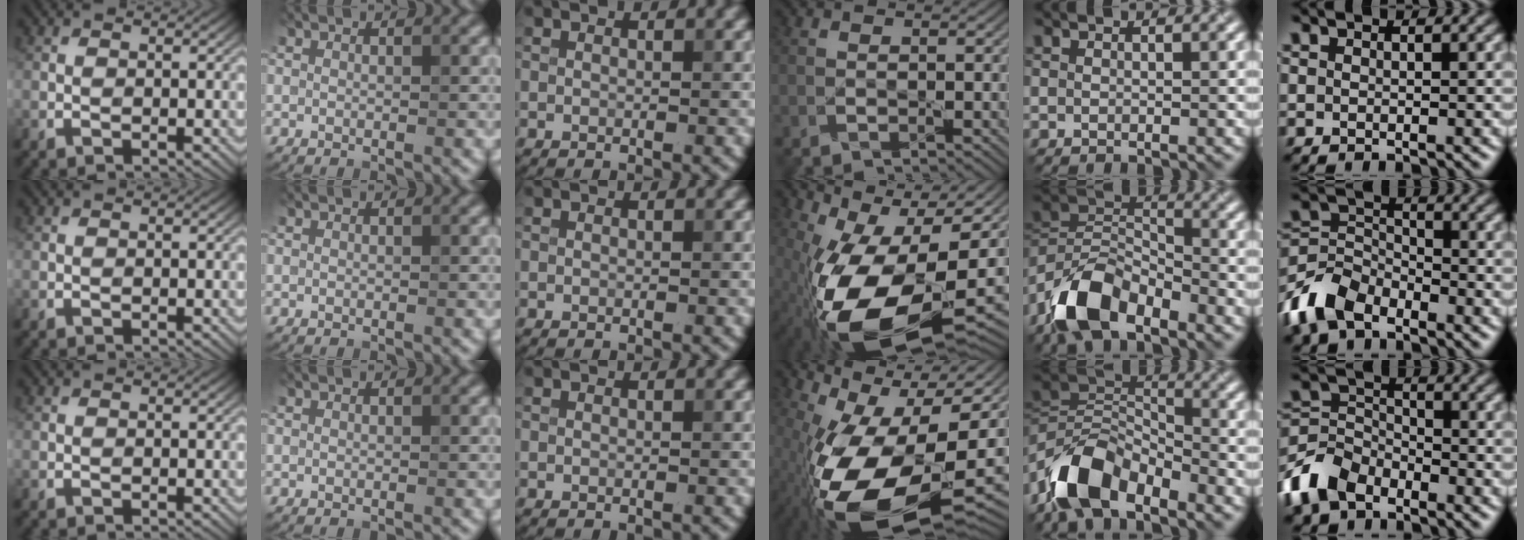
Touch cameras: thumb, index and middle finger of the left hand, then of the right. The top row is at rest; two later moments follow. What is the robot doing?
{"motion": "lift_and_place", "object": "knife"}